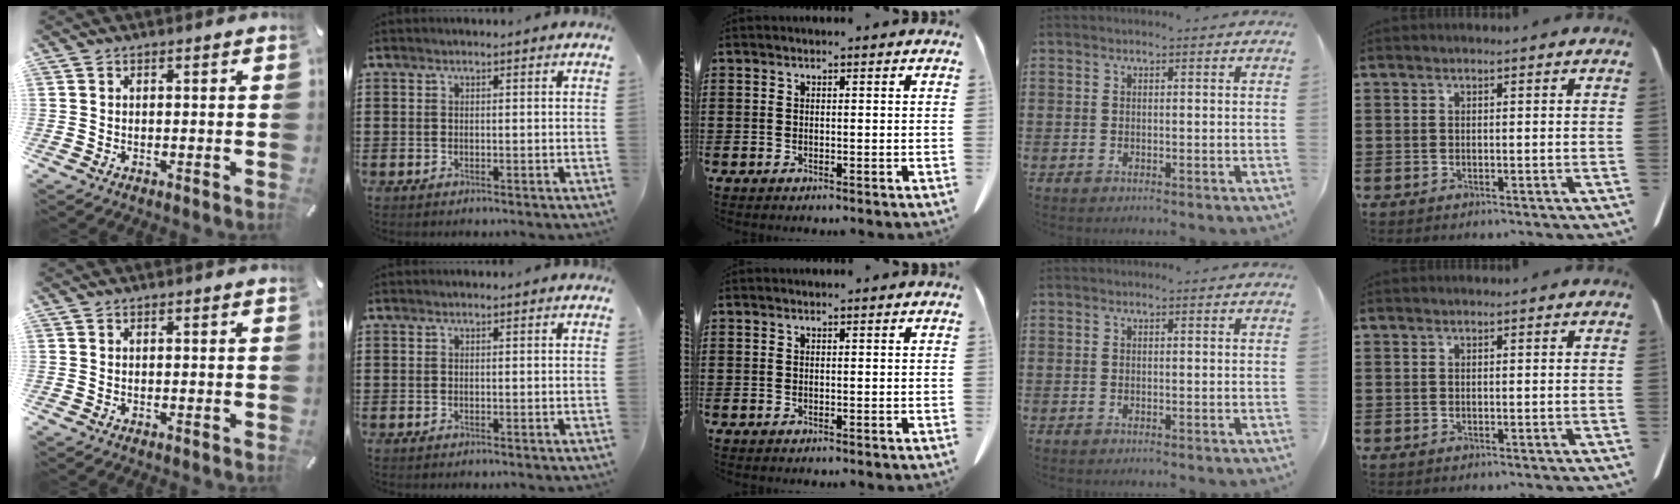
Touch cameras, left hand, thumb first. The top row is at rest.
{}